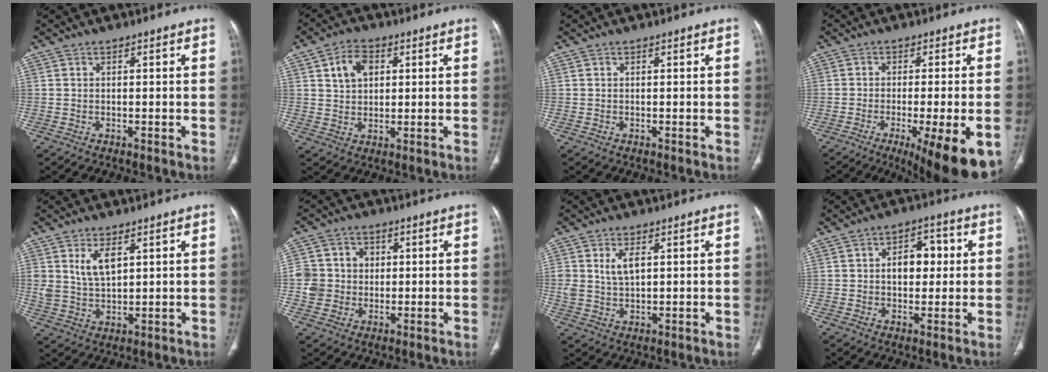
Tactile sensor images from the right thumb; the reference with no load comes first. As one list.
[{"total": 6.3, "force": [2.3, 4.4, 3.9], "torque": [-0.049, -0.002, 0.040]}, {"total": 0.0}, {"total": 17.1, "force": [-8.5, 3.7, 14.4], "torque": [-0.155, -0.004, -0.117]}, {"total": 6.3, "force": [2.7, 3.4, 4.6], "torque": [-0.079, -0.016, 0.062]}, {"total": 8.0, "force": [0.1, 7.6, 2.4], "torque": [-0.019, 0.015, 0.003]}, {"total": 4.8, "force": [1.5, 2.7, 3.6], "torque": [-0.065, -0.005, 0.034]}, {"total": 7.5, "force": [1.0, 4.9, 5.6], "torque": [-0.055, 0.015, 0.012]}]